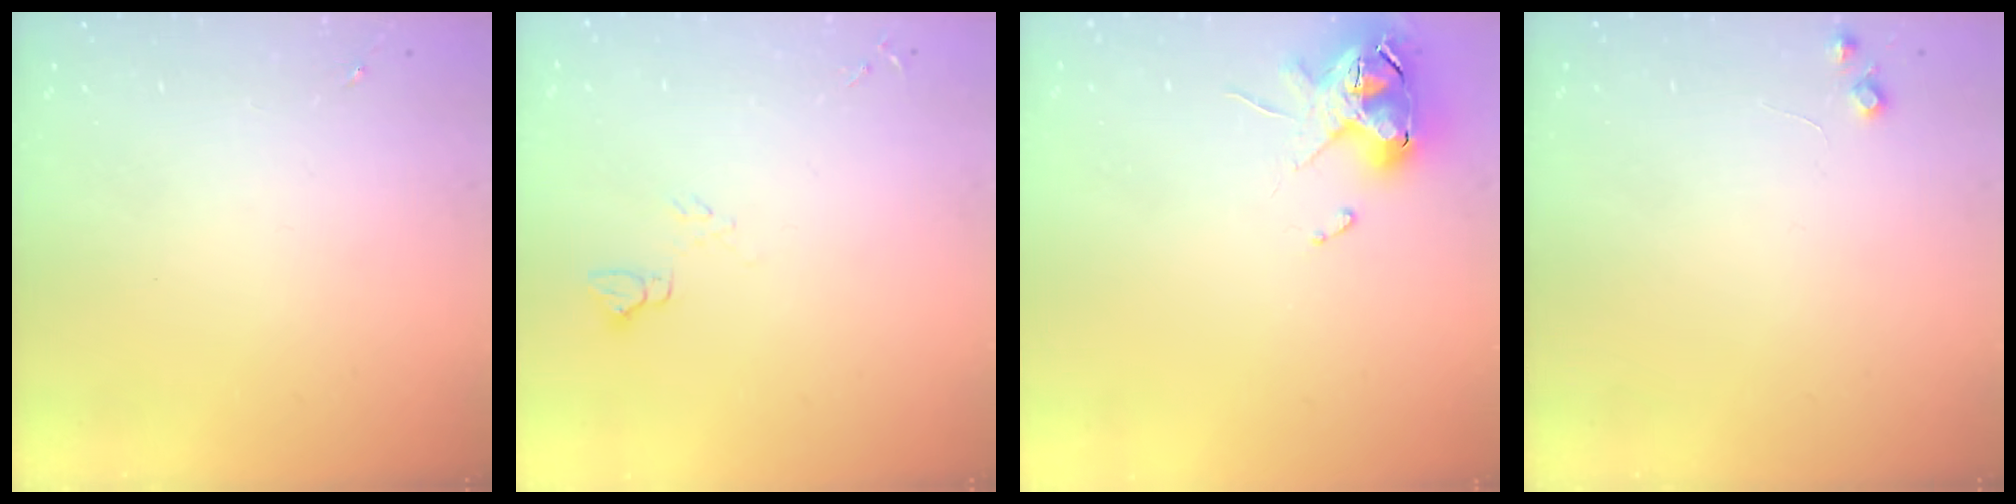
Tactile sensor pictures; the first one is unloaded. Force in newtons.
{"total": 4.6, "press": 4.6, "slide": 0.5}
{"total": 11.5, "press": 11.4, "slide": 1.5}
{"total": 4.9, "press": 4.8, "slide": 0.8}